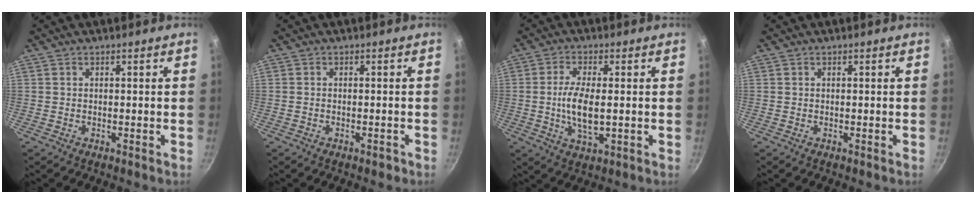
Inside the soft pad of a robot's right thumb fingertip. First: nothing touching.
{"total": 1.3, "force": [-0.8, 0.7, 0.8], "torque": [-0.009, 0.011, -0.008]}
{"total": 7.9, "force": [-0.3, 3.1, 7.3], "torque": [-0.148, -0.003, -0.006]}
{"total": 0.0}